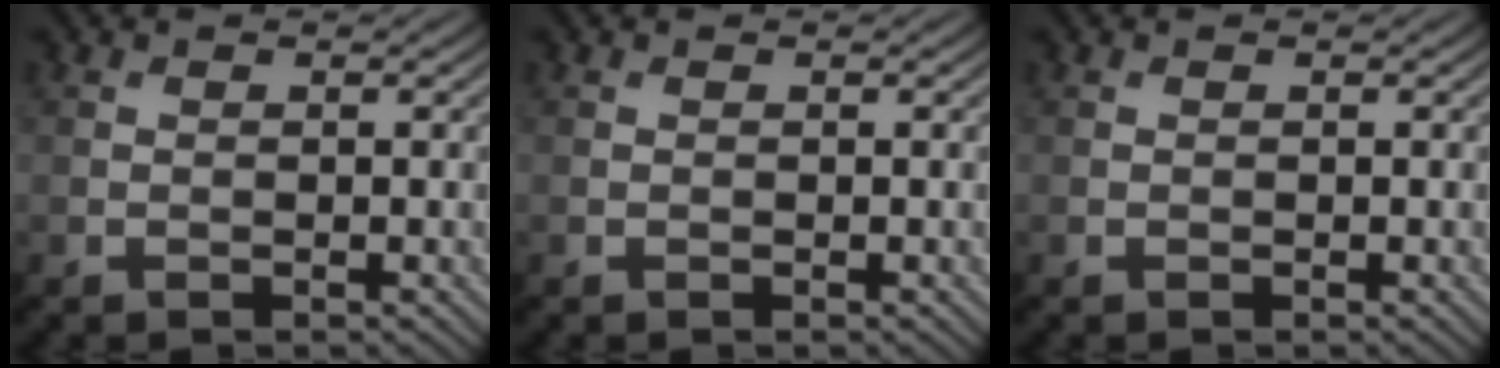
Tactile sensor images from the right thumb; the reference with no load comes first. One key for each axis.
{"total": 0.0}
{"total": 0.0}